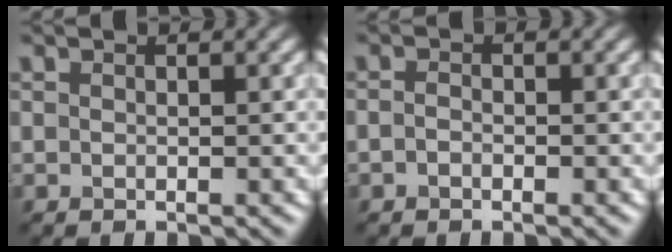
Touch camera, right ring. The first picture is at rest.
{"total": 0.7, "force": [-0.4, 0.4, 0.5], "torque": [-0.010, 0.000, -0.010]}